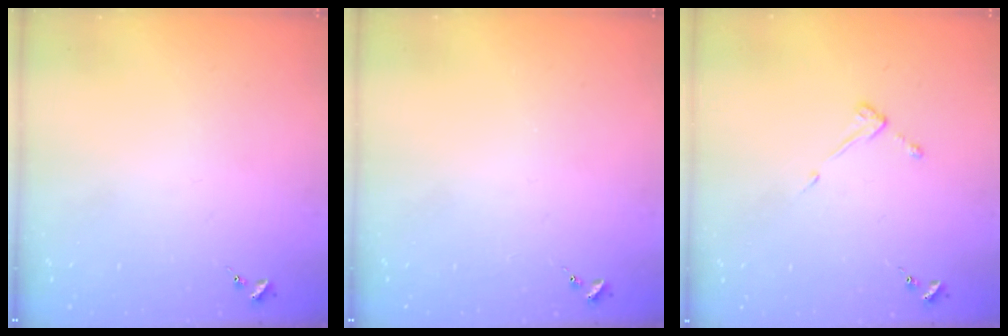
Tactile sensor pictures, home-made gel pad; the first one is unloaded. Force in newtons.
{"total": 0.0}
{"total": 3.8, "press": 3.8, "slide": 0.4}